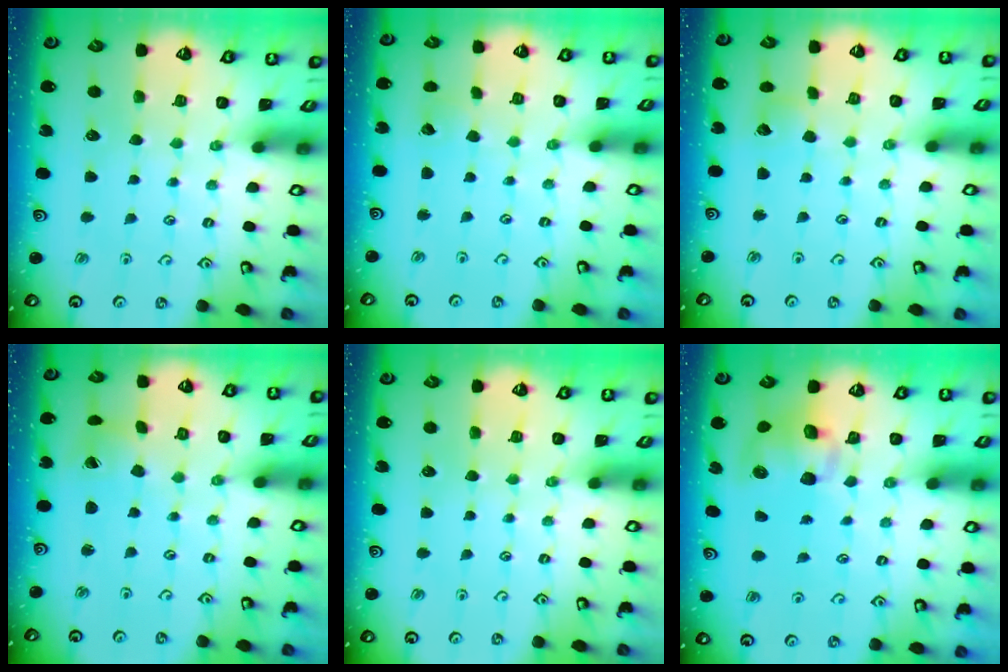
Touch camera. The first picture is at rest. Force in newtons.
{"total": 2.8, "press": 2.8, "slide": 0.2}
{"total": 3.3, "press": 3.3, "slide": 0.3}
{"total": 2.4, "press": 2.4, "slide": 0.3}
{"total": 0.0}
{"total": 9.0, "press": 8.9, "slide": 1.3}